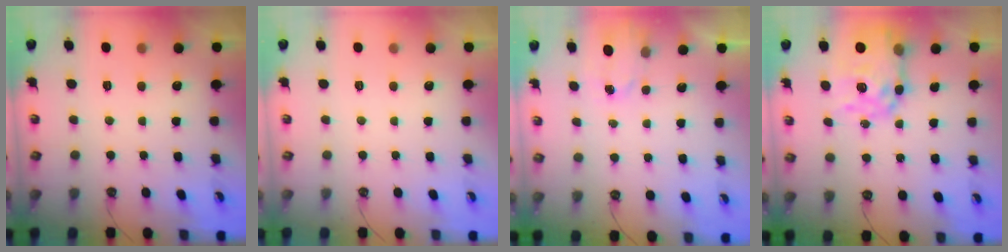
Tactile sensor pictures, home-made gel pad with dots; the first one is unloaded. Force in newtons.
{"total": 0.0}
{"total": 1.5, "press": 1.5, "slide": 0.3}
{"total": 14.5, "press": 14.4, "slide": 1.2}